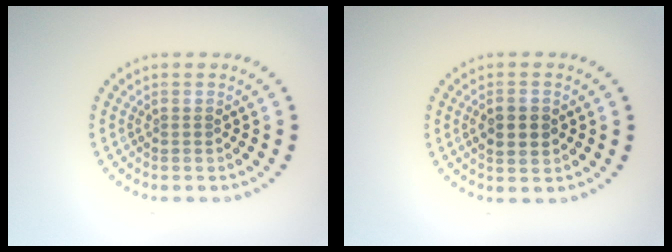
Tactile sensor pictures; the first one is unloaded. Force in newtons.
{"total": 2.6, "press": 2.6, "slide": 0.2}